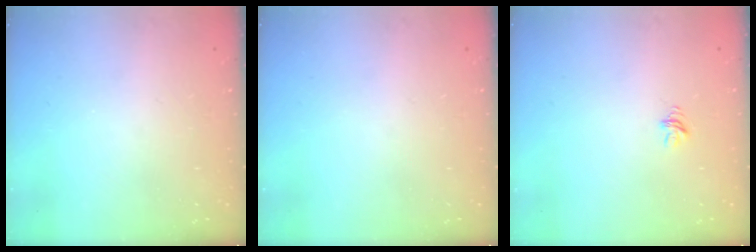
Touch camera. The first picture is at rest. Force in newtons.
{"total": 0.0}
{"total": 4.3, "press": 4.3, "slide": 0.4}